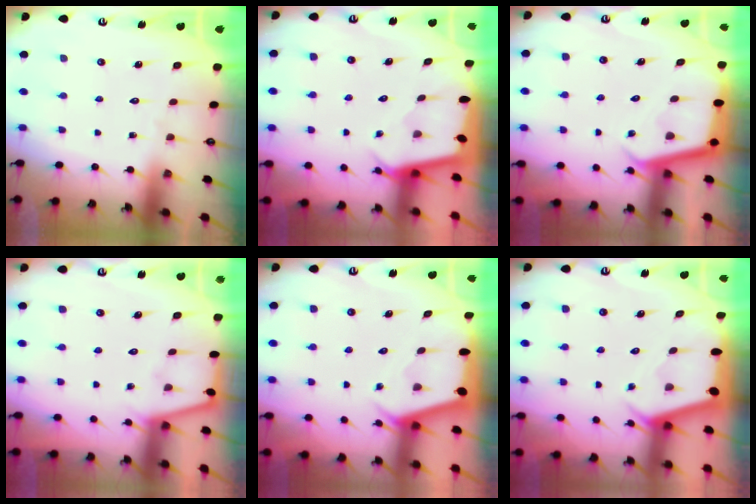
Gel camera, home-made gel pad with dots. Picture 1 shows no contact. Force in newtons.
{"total": 2.5, "press": 2.5, "slide": 0.3}
{"total": 3.5, "press": 3.5, "slide": 0.2}
{"total": 4.4, "press": 4.4, "slide": 0.3}
{"total": 2.2, "press": 2.2, "slide": 0.3}
{"total": 2.3, "press": 2.3, "slide": 0.3}